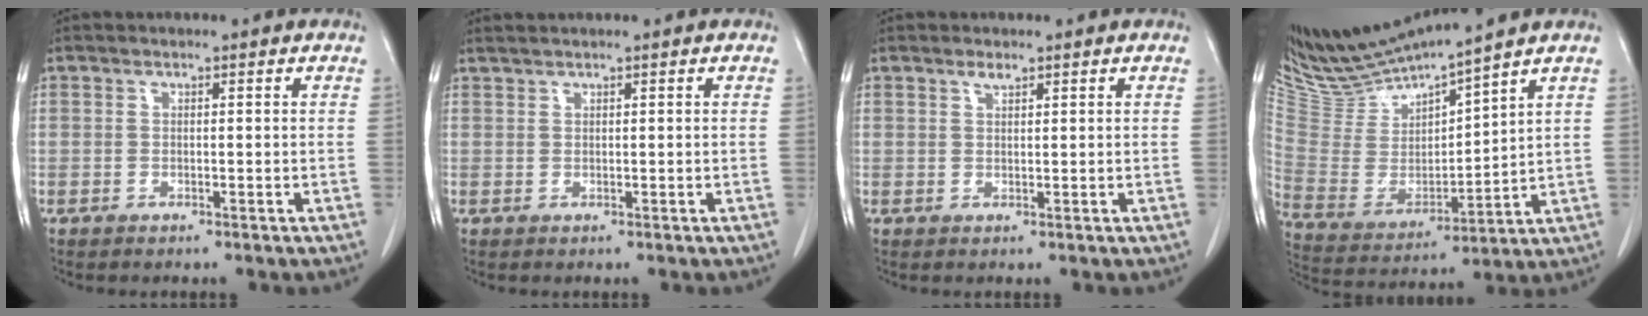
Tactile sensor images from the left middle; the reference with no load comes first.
{"total": 1.2, "force": [1.2, -0.2, 0.4], "torque": [-0.009, 0.007, 0.028]}
{"total": 1.0, "force": [0.8, 0.2, 0.5], "torque": [-0.017, -0.002, 0.016]}
{"total": 13.1, "force": [12.5, -0.3, 3.7], "torque": [-0.081, -0.016, 0.258]}